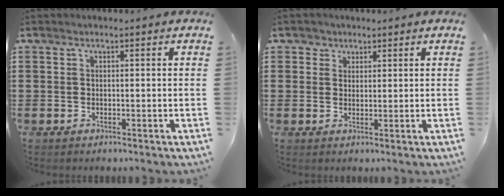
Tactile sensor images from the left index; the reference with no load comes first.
{"total": 2.1, "force": [1.3, 1.6, -0.1], "torque": [0.000, 0.005, 0.023]}